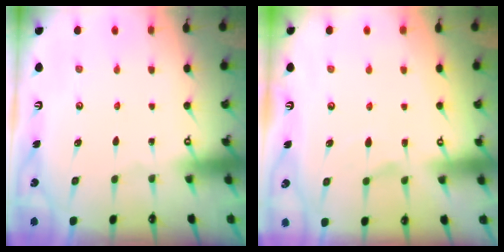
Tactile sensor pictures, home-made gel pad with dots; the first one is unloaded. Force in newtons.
{"total": 2.5, "press": 2.1, "slide": 1.4}